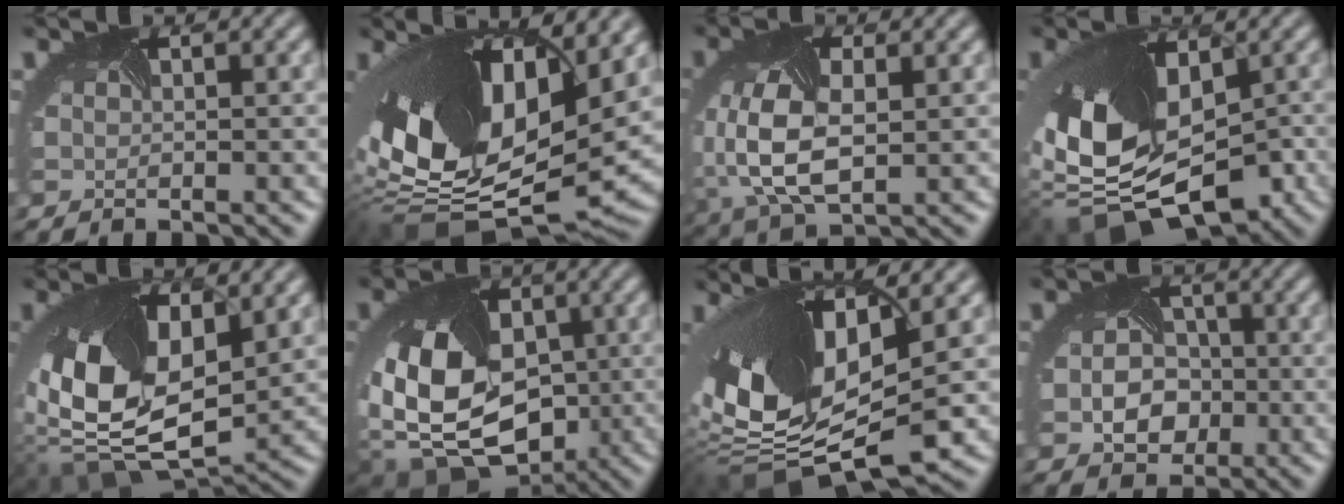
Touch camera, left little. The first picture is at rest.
{"total": 17.6, "force": [1.5, 10.2, 14.2], "torque": [-0.294, -0.045, 0.048]}
{"total": 7.1, "force": [-0.6, 4.5, 5.5], "torque": [-0.148, -0.009, -0.007]}
{"total": 13.6, "force": [-3.1, 8.0, 10.5], "torque": [-0.238, -0.034, -0.032]}
{"total": 15.2, "force": [1.8, 9.5, 11.8], "torque": [-0.251, -0.035, 0.050]}
{"total": 15.1, "force": [-2.1, 11.5, 9.5], "torque": [-0.194, -0.026, -0.029]}
{"total": 14.7, "force": [0.4, 7.3, 12.8], "torque": [-0.279, -0.020, 0.021]}
{"total": 4.0, "force": [-0.9, 3.5, 1.8], "torque": [-0.042, -0.008, -0.015]}